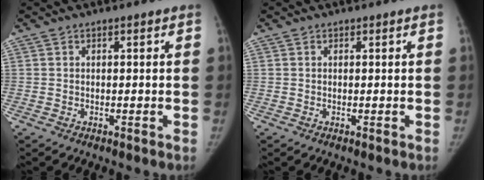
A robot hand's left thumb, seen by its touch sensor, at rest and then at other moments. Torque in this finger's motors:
{"motor_torque": [2.97, 2.04, 0.42, -0.23, 0.03]}